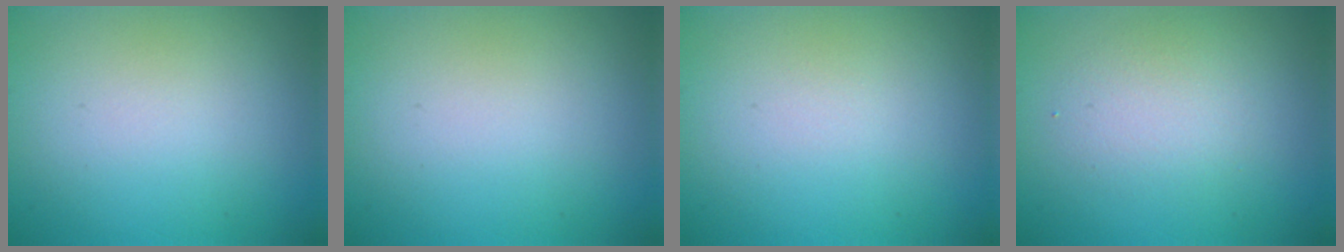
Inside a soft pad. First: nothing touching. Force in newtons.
{"total": 0.0}
{"total": 0.0}
{"total": 2.3, "press": 2.3, "slide": 0.1}